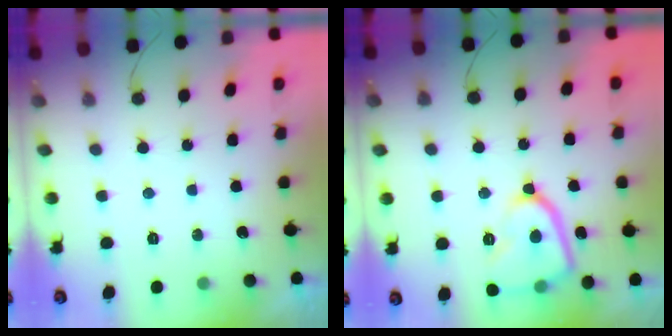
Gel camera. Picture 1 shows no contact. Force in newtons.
{"total": 13.5, "press": 13.5, "slide": 1.5}